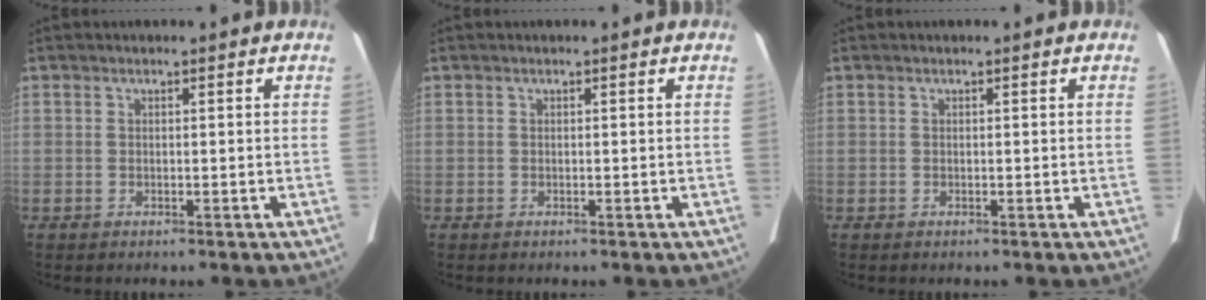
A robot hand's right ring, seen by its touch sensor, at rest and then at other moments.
{"total": 0.0}
{"total": 0.0}